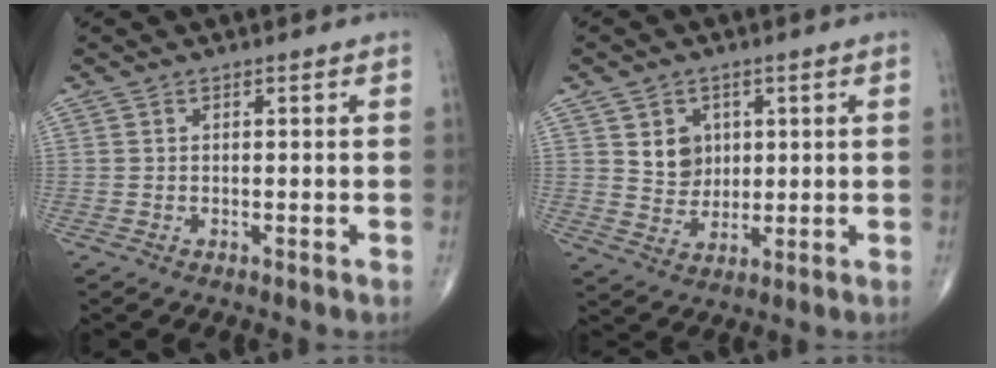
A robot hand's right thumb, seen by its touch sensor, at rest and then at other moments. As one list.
[{"total": 6.1, "force": [1.9, 5.1, 2.8], "torque": [-0.021, -0.012, 0.038]}]